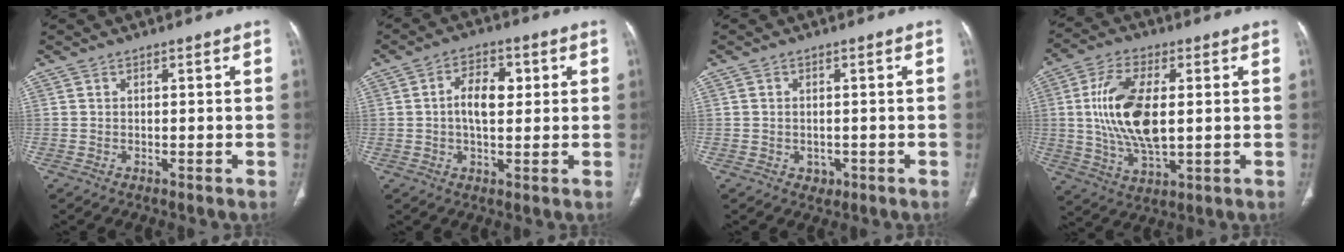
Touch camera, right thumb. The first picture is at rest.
{"total": 7.2, "force": [1.0, 4.1, 5.8], "torque": [-0.088, 0.010, 0.013]}
{"total": 2.1, "force": [-0.6, 1.9, 0.8], "torque": [-0.002, 0.004, -0.002]}
{"total": 15.2, "force": [1.3, 7.4, 13.2], "torque": [-0.260, -0.007, 0.027]}